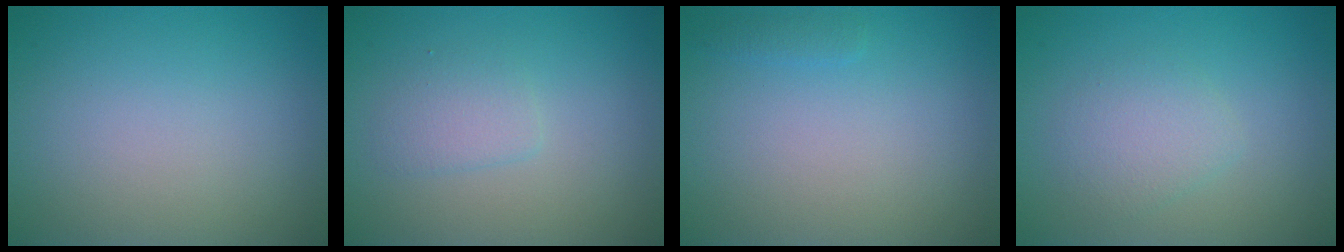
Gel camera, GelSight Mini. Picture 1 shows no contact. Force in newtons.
{"total": 1.7, "press": 1.7, "slide": 0.1}
{"total": 0.7, "press": 0.7, "slide": 0.1}
{"total": 2.3, "press": 2.3, "slide": 0.1}